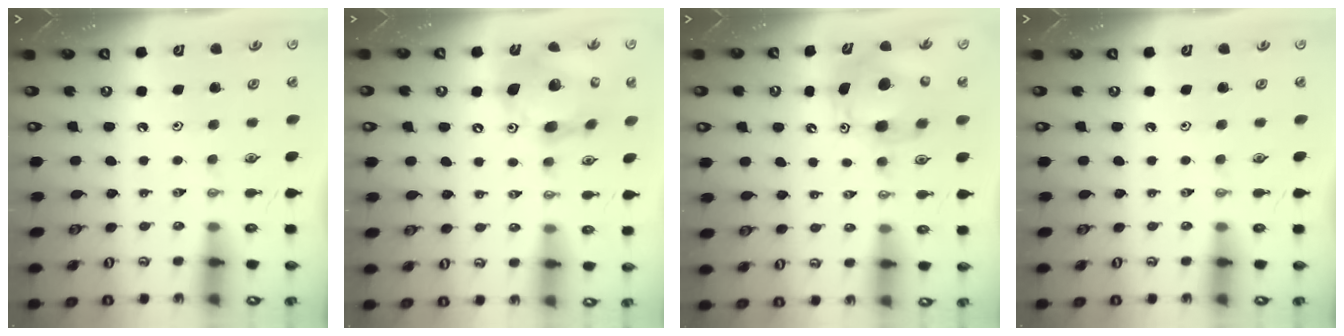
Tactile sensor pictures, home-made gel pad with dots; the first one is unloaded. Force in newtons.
{"total": 15.6, "press": 15.4, "slide": 2.7}
{"total": 12.5, "press": 12.2, "slide": 2.4}
{"total": 0.0}